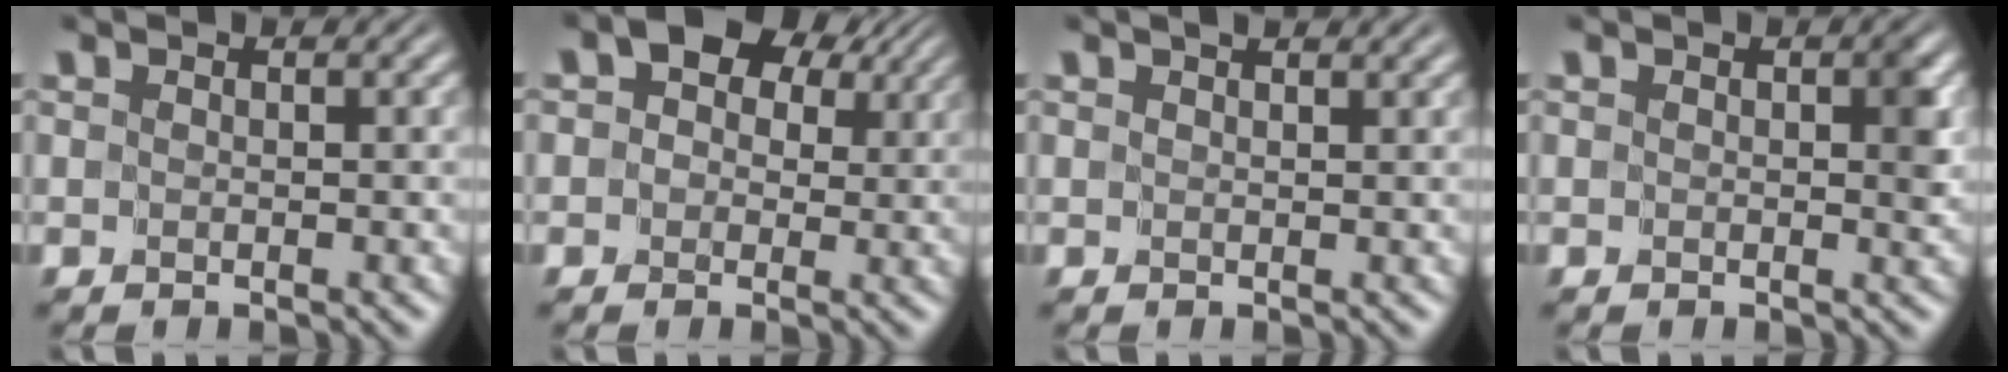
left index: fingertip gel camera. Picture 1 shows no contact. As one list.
[{"total": 7.2, "force": [3.2, 4.6, 4.4], "torque": [-0.058, 0.025, 0.026]}, {"total": 1.2, "force": [1.1, 0.0, 0.5], "torque": [-0.005, -0.001, 0.011]}, {"total": 1.6, "force": [0.1, 0.8, 1.4], "torque": [-0.012, 0.000, 0.001]}]